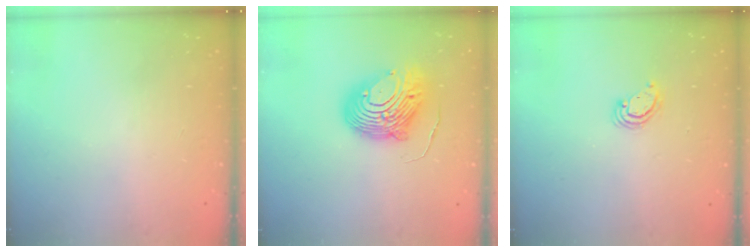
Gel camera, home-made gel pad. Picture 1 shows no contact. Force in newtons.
{"total": 12.3, "press": 12.2, "slide": 1.2}
{"total": 3.0, "press": 2.9, "slide": 0.3}